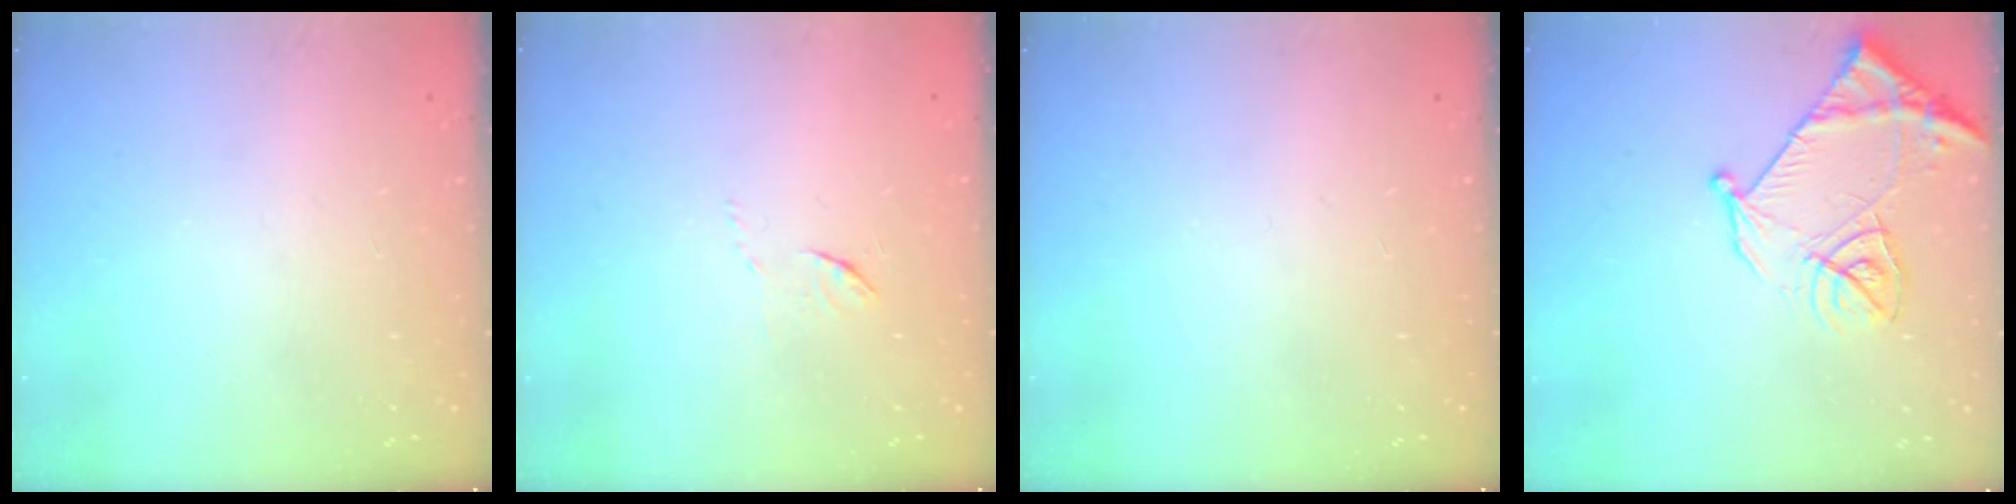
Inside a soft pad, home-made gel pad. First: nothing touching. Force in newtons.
{"total": 3.7, "press": 3.7, "slide": 0.4}
{"total": 0.0}
{"total": 14.4, "press": 14.3, "slide": 1.6}